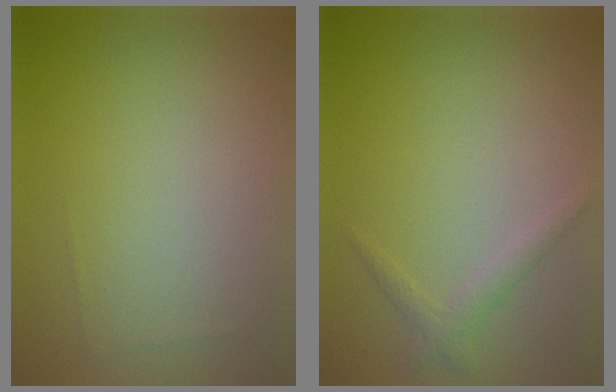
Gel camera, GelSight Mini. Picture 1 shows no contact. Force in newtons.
{"total": 1.3, "press": 1.3, "slide": 0.1}